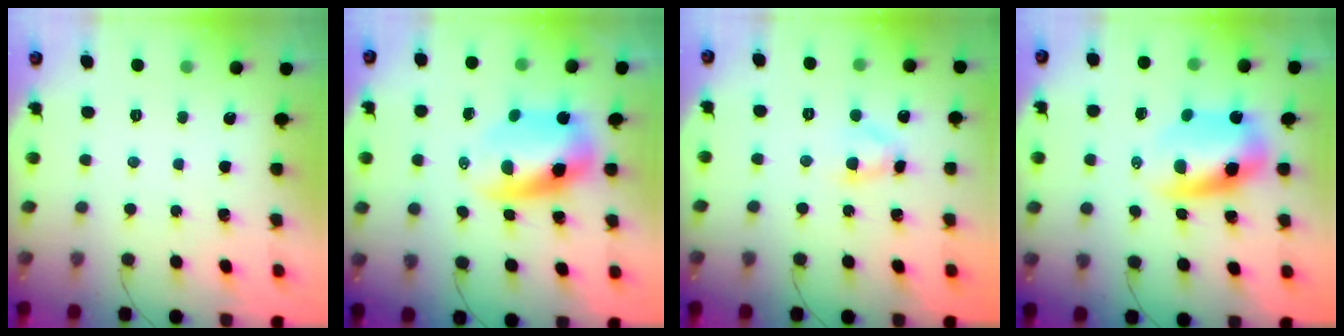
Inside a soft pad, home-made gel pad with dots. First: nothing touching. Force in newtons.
{"total": 9.2, "press": 8.9, "slide": 2.3}
{"total": 3.4, "press": 3.1, "slide": 1.2}
{"total": 9.2, "press": 8.9, "slide": 2.5}